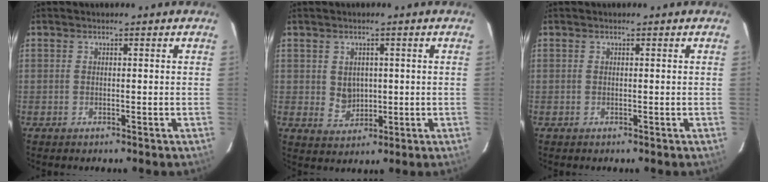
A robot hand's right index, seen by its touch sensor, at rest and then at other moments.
{"total": 4.2, "force": [0.5, 3.7, 1.8], "torque": [-0.032, 0.003, 0.017]}
{"total": 0.0}